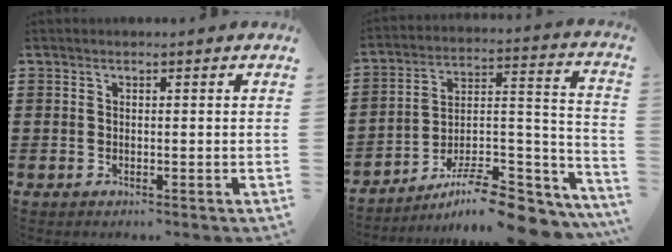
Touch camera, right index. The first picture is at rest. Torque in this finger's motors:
{"motor_torque": [1.74, -0.40, 0.87, 0.21]}